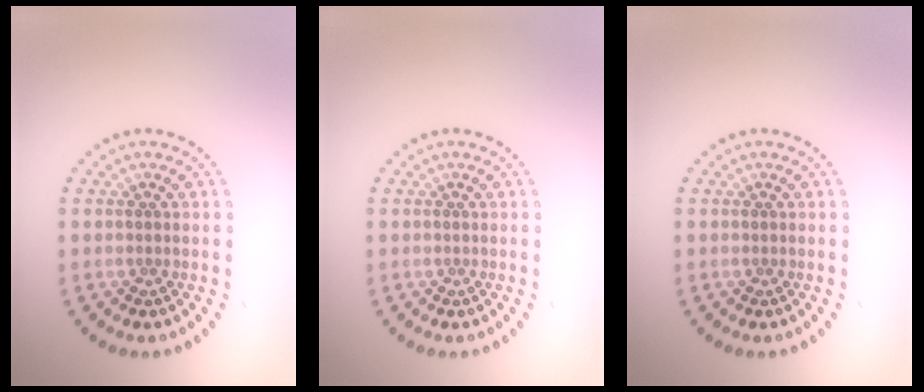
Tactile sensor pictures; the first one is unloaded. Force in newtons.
{"total": 0.0}
{"total": 0.0}